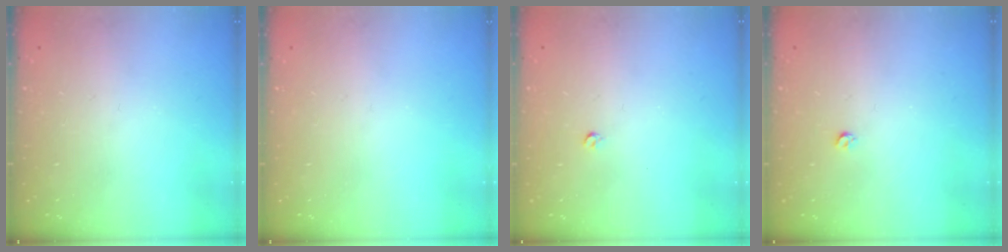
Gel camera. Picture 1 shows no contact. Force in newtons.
{"total": 0.0}
{"total": 2.6, "press": 2.5, "slide": 0.4}
{"total": 2.8, "press": 2.8, "slide": 0.5}